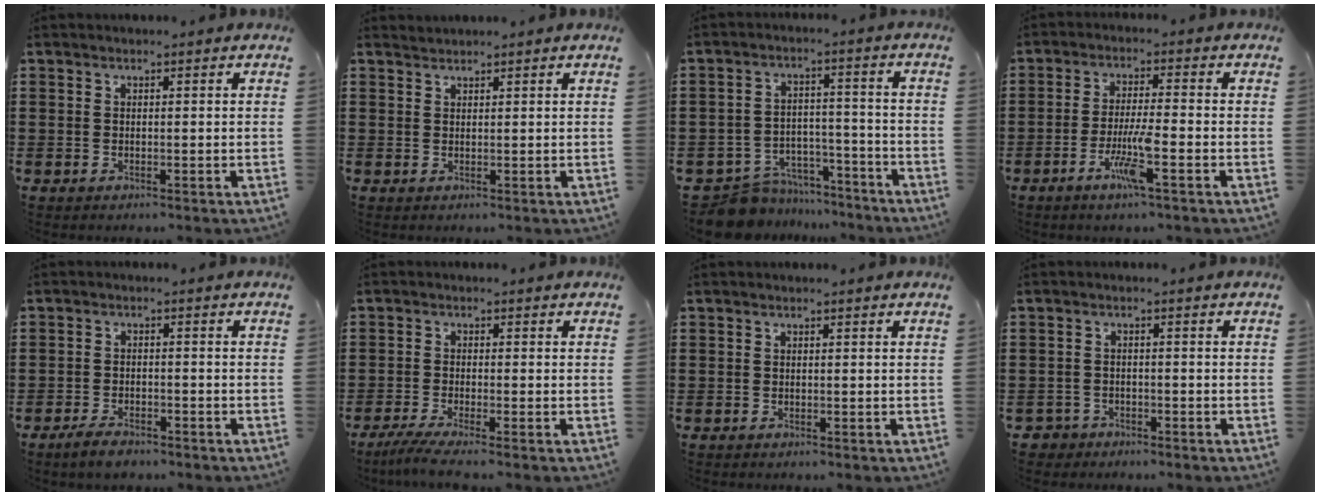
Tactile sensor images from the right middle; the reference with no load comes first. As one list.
[{"total": 0.9, "force": [0.9, -0.1, -0.2], "torque": [0.001, -0.003, 0.018]}, {"total": 7.8, "force": [-7.5, 1.9, 1.0], "torque": [-0.028, 0.018, -0.150]}, {"total": 5.9, "force": [-2.8, 0.5, 5.1], "torque": [-0.104, -0.009, -0.054]}, {"total": 2.8, "force": [-2.3, 0.9, 1.2], "torque": [-0.029, 0.003, -0.048]}, {"total": 2.9, "force": [-2.2, -0.2, 1.8], "torque": [-0.044, -0.012, -0.045]}, {"total": 0.0}, {"total": 2.2, "force": [-1.9, 1.0, 0.0], "torque": [-0.013, -0.003, -0.046]}]